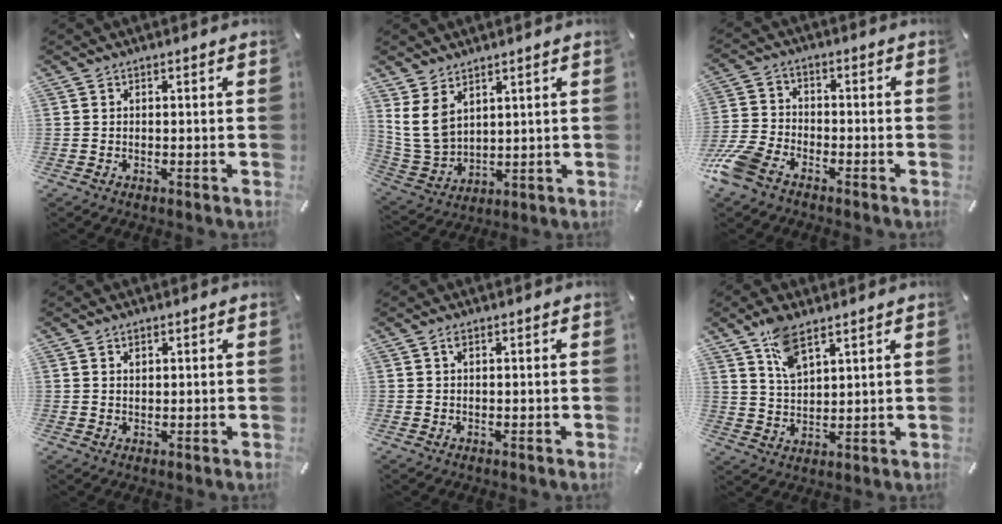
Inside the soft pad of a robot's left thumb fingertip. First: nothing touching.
{"total": 9.0, "force": [4.8, 6.2, 4.4], "torque": [-0.135, -0.023, 0.089]}
{"total": 9.2, "force": [-6.3, 4.8, 4.7], "torque": [-0.119, 0.018, -0.125]}
{"total": 1.4, "force": [0.7, 0.9, 0.7], "torque": [-0.006, -0.001, 0.012]}
{"total": 0.9, "force": [0.3, 0.2, 0.8], "torque": [-0.016, 0.001, 0.005]}
{"total": 7.7, "force": [5.2, 3.2, 4.6], "torque": [-0.096, -0.015, 0.097]}